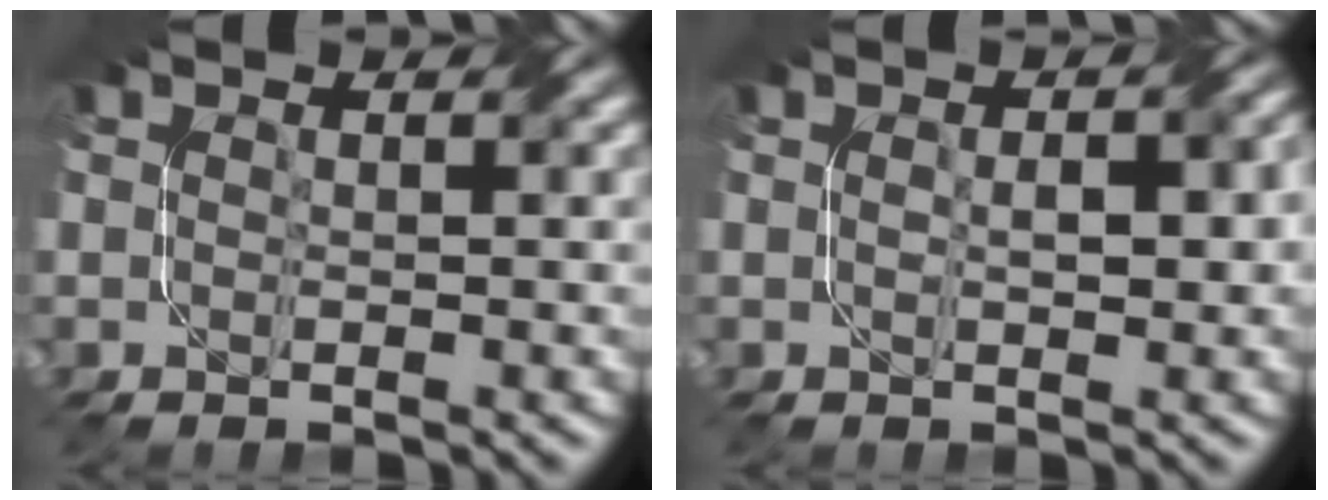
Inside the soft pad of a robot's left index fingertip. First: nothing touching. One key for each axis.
{"total": 2.9, "fx": 0.2, "fy": 1.1, "fz": 2.6, "tx": -0.043, "ty": 0.004, "tz": 0.004}